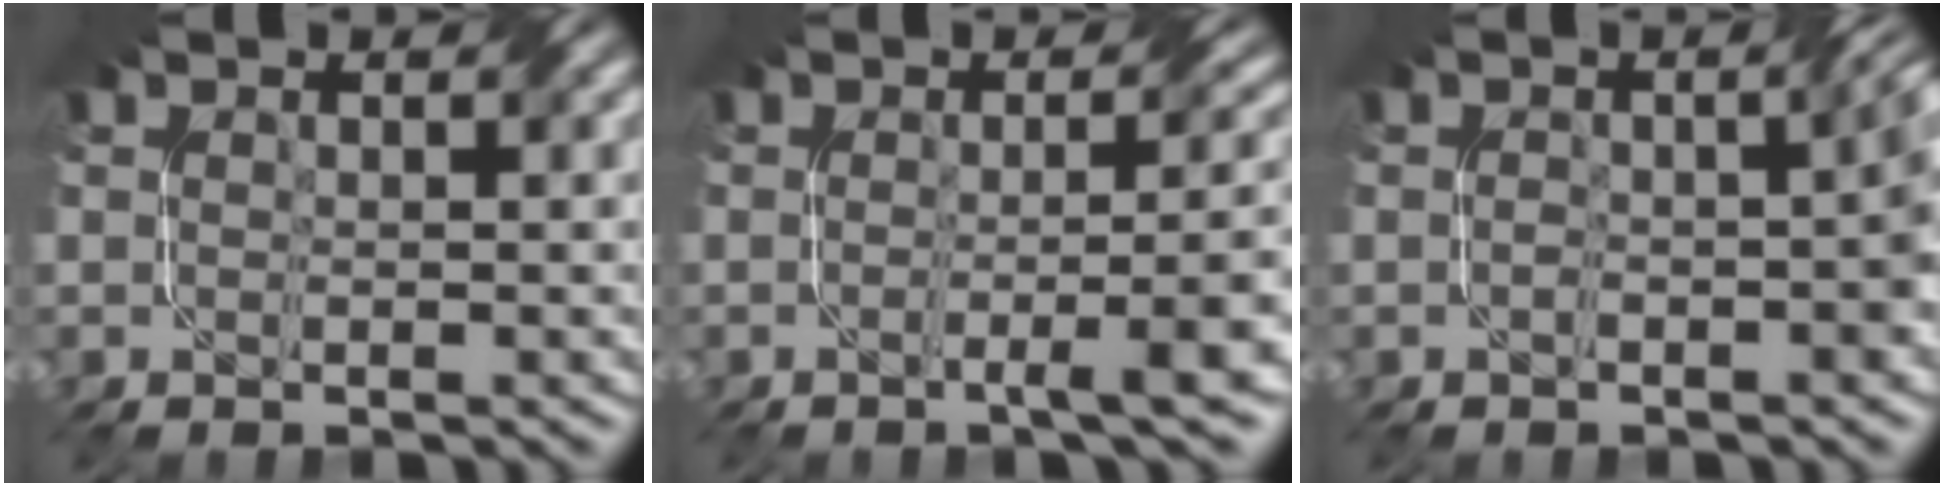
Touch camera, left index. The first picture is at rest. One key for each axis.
{"total": 5.1, "fx": -1.2, "fy": 0.9, "fz": 4.8, "tx": -0.056, "ty": -0.001, "tz": -0.026}
{"total": 3.3, "fx": -0.8, "fy": 0.8, "fz": 3.1, "tx": -0.046, "ty": 0.010, "tz": -0.017}